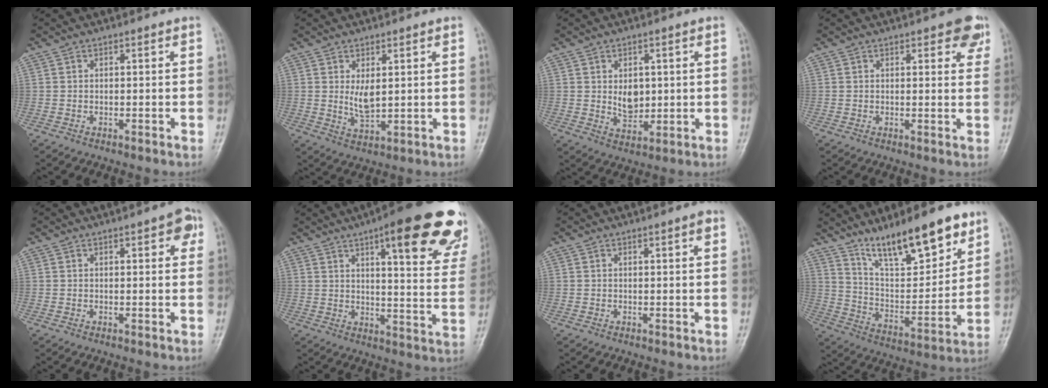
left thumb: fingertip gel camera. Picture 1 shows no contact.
{"total": 5.0, "force": [1.3, 2.5, 4.1], "torque": [-0.063, -0.019, 0.032]}
{"total": 5.4, "force": [0.9, 3.8, 3.7], "torque": [-0.040, -0.013, 0.024]}
{"total": 5.3, "force": [3.0, 2.1, 3.9], "torque": [-0.024, -0.010, 0.029]}
{"total": 3.8, "force": [1.7, 1.4, 3.1], "torque": [-0.028, 0.000, 0.014]}
{"total": 24.7, "force": [14.6, 6.1, 19.0], "torque": [-0.213, -0.045, 0.180]}
{"total": 1.3, "force": [0.6, 0.1, 1.1], "torque": [-0.018, 0.000, 0.009]}
{"total": 18.1, "force": [12.7, 5.2, 11.7], "torque": [-0.153, -0.071, 0.226]}